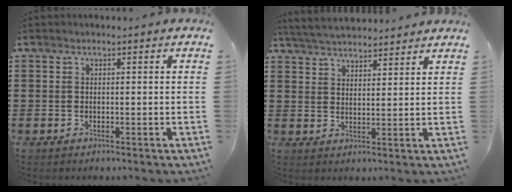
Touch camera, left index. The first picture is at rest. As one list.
[{"total": 4.4, "force": [4.4, 0.2, 0.8], "torque": [-0.030, -0.015, 0.080]}]